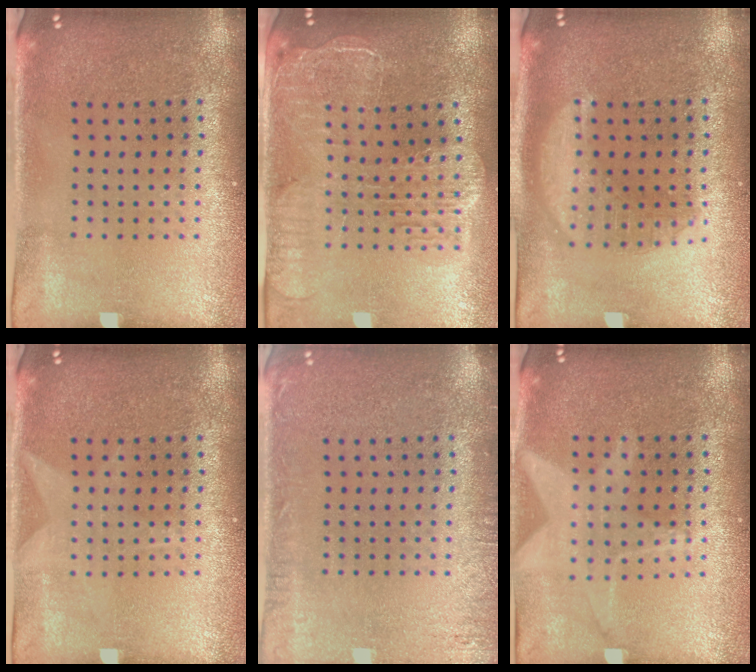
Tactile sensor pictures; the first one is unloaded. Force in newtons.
{"total": 2.3, "press": 2.0, "slide": 1.1}
{"total": 1.8, "press": 1.8, "slide": 0.2}
{"total": 1.0, "press": 1.0, "slide": 0.1}
{"total": 2.2, "press": 2.1, "slide": 0.3}
{"total": 1.3, "press": 1.2, "slide": 0.4}